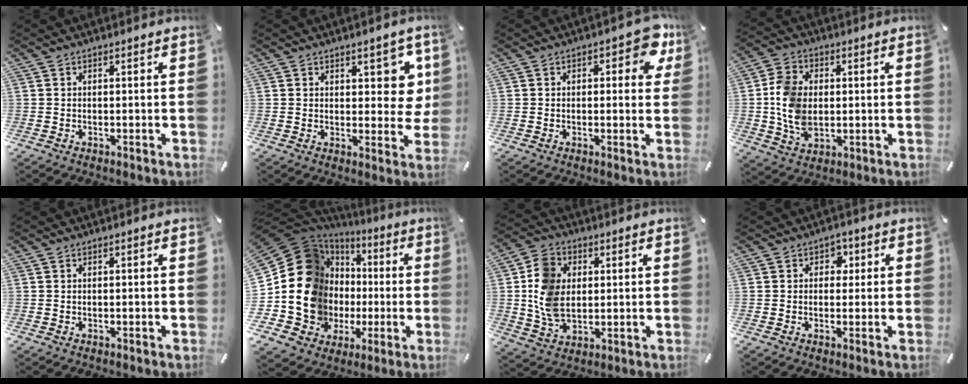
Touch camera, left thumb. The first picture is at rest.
{"total": 7.6, "force": [3.6, 4.7, 4.8], "torque": [-0.038, -0.022, 0.057]}
{"total": 6.5, "force": [2.5, 3.4, 4.9], "torque": [-0.053, -0.007, 0.036]}
{"total": 10.9, "force": [0.0, 8.2, 7.1], "torque": [-0.164, 0.008, 0.000]}
{"total": 0.0}
{"total": 20.2, "force": [1.4, 17.2, 10.4], "torque": [-0.215, -0.048, 0.057]}
{"total": 11.0, "force": [1.1, 8.7, 6.6], "torque": [-0.158, 0.009, 0.022]}
{"total": 2.9, "force": [0.2, 2.6, 1.2], "torque": [-0.004, -0.001, -0.006]}